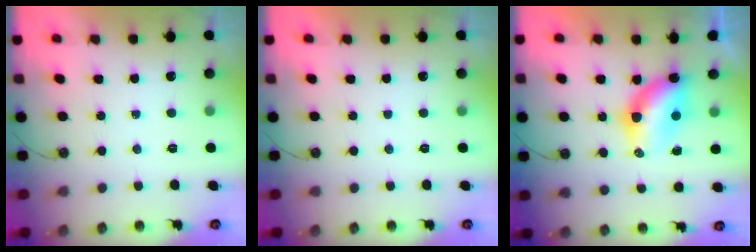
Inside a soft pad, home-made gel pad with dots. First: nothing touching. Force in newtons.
{"total": 0.0}
{"total": 10.6, "press": 9.9, "slide": 3.9}